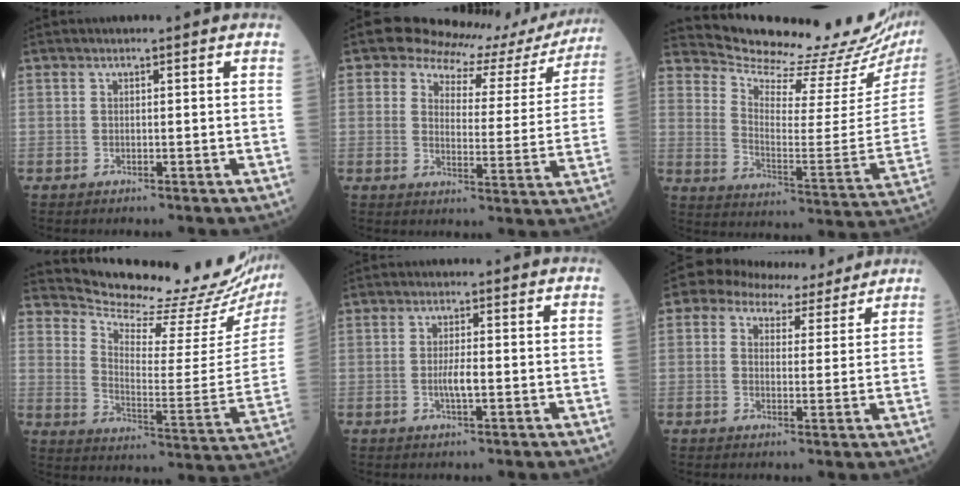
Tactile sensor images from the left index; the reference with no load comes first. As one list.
[{"total": 13.6, "force": [12.4, 4.9, 2.7], "torque": [-0.020, -0.024, 0.130]}, {"total": 20.9, "force": [20.0, 1.4, 5.9], "torque": [-0.105, -0.104, 0.260]}, {"total": 21.6, "force": [20.6, 1.5, 6.4], "torque": [-0.112, -0.101, 0.269]}, {"total": 2.6, "force": [-0.5, 0.4, 2.5], "torque": [-0.053, -0.001, -0.011]}, {"total": 7.5, "force": [6.0, 3.9, 2.2], "torque": [-0.036, 0.027, 0.081]}]